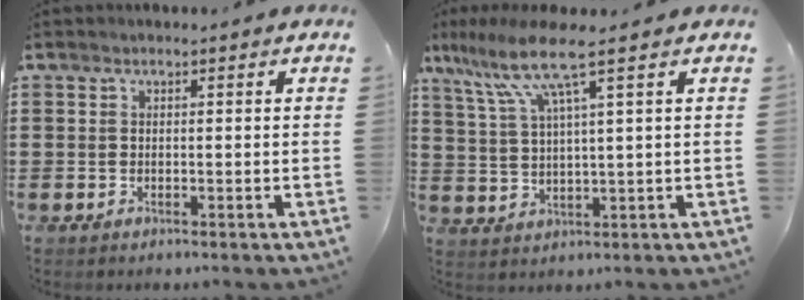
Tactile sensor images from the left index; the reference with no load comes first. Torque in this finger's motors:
{"motor_torque": [0.67, -0.64, 0.79, 0.21]}